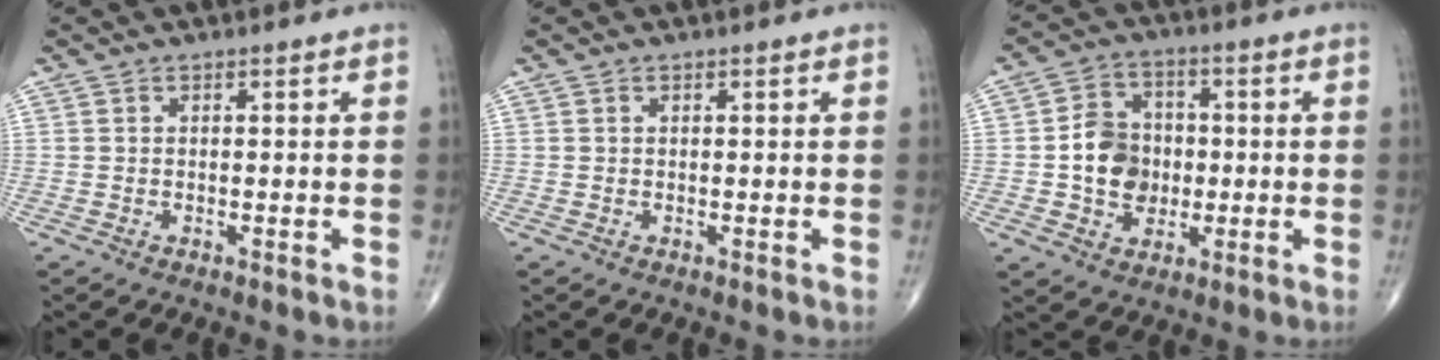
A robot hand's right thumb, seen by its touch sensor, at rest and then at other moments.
{"total": 0.0}
{"total": 10.0, "force": [-0.6, 8.2, 5.7], "torque": [-0.066, 0.016, -0.013]}